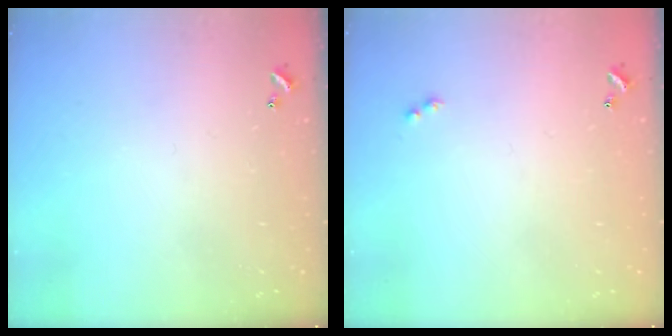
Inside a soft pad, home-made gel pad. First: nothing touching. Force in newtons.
{"total": 2.0, "press": 2.0, "slide": 0.4}